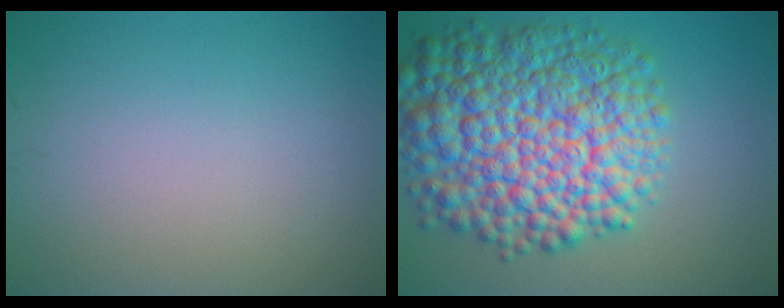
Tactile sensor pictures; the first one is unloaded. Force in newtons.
{"total": 13.3, "press": 13.3, "slide": 0.3}